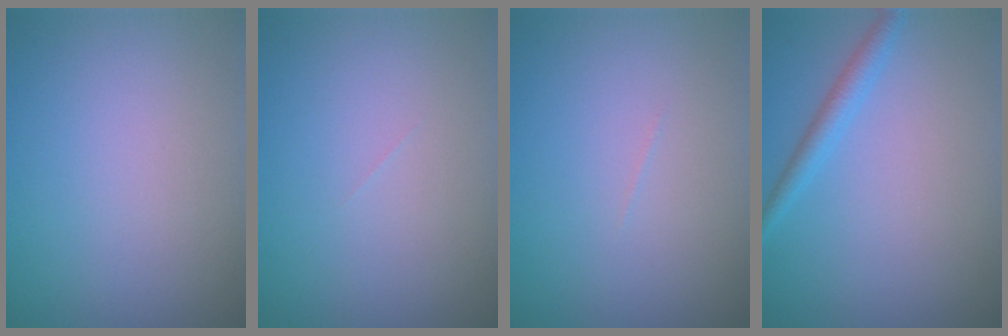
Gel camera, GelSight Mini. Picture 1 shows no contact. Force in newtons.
{"total": 0.0}
{"total": 0.0}
{"total": 1.9, "press": 1.9, "slide": 0.1}